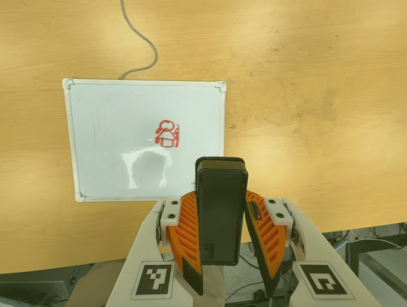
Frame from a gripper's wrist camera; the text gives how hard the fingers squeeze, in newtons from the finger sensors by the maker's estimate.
{"total": 6.2, "left": 4.8, "right": 7.6}